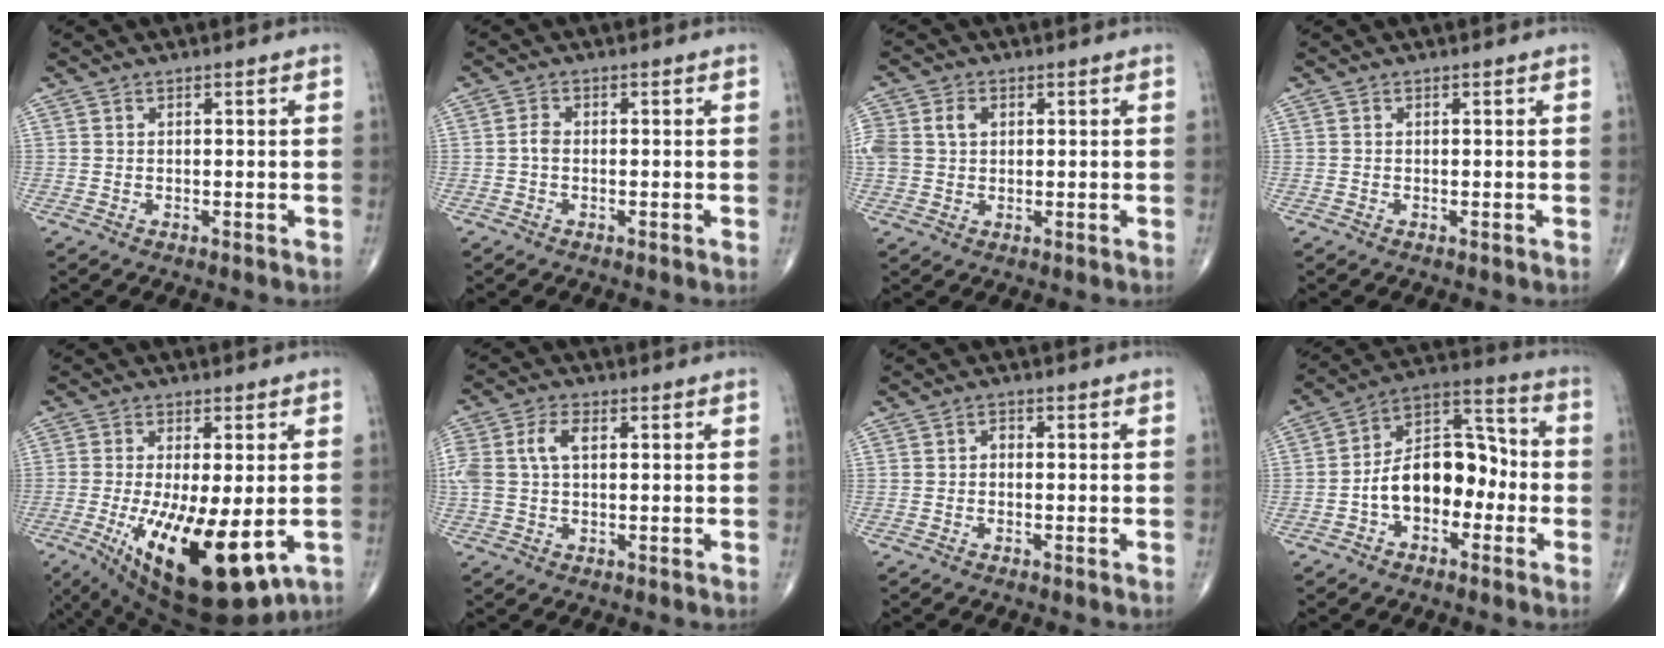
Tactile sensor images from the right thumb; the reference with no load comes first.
{"total": 1.7, "force": [-0.3, 1.1, 1.2], "torque": [-0.020, 0.003, -0.011]}
{"total": 7.9, "force": [1.7, 6.1, 4.7], "torque": [-0.122, 0.011, 0.036]}
{"total": 0.0}
{"total": 18.6, "force": [-5.0, 6.6, 16.7], "torque": [-0.279, -0.030, -0.058]}
{"total": 7.0, "force": [1.3, 4.1, 5.6], "torque": [-0.142, 0.021, 0.028]}
{"total": 1.1, "force": [-0.2, 0.8, 0.7], "torque": [-0.005, 0.004, -0.009]}
{"total": 14.6, "force": [-3.2, 9.2, 10.9], "torque": [-0.149, 0.053, -0.064]}